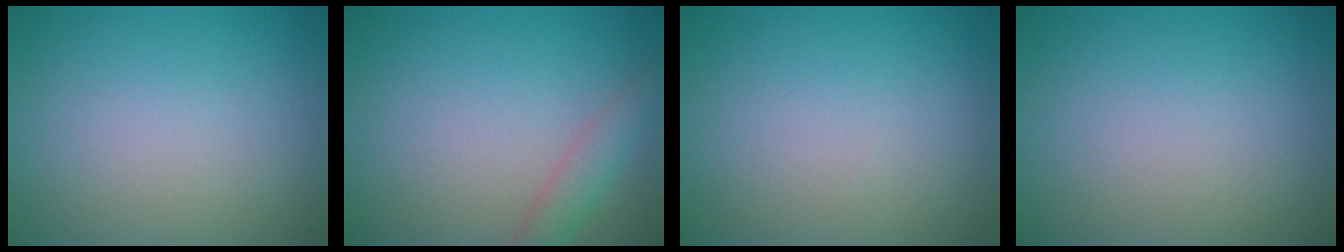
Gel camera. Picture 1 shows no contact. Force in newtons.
{"total": 2.3, "press": 2.3, "slide": 0.1}
{"total": 0.0}
{"total": 0.0}